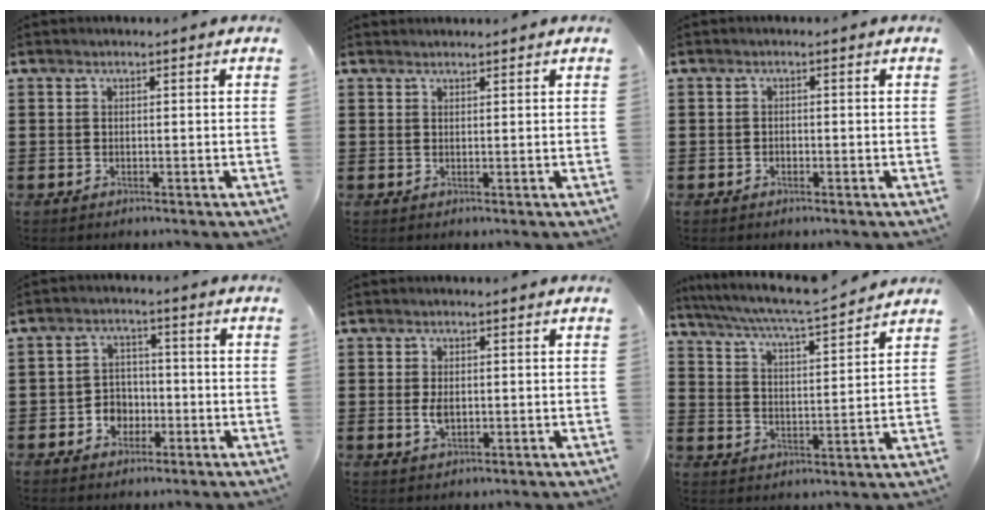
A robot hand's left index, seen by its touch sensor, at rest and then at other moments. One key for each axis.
{"total": 0.8, "fx": 0.8, "fy": 0.1, "fz": 0.1, "tx": -0.003, "ty": -0.001, "tz": 0.017}
{"total": 0.7, "fx": -0.6, "fy": 0.4, "fz": 0.2, "tx": -0.008, "ty": -0.001, "tz": -0.012}
{"total": 4.2, "fx": -1.8, "fy": 3.5, "fz": 1.5, "tx": -0.037, "ty": 0.008, "tz": -0.037}
{"total": 2.8, "fx": 0.0, "fy": 1.5, "fz": 2.4, "tx": -0.055, "ty": 0.000, "tz": -0.003}
{"total": 6.2, "fx": 5.7, "fy": -0.3, "fz": 2.4, "tx": -0.071, "ty": -0.040, "tz": 0.094}